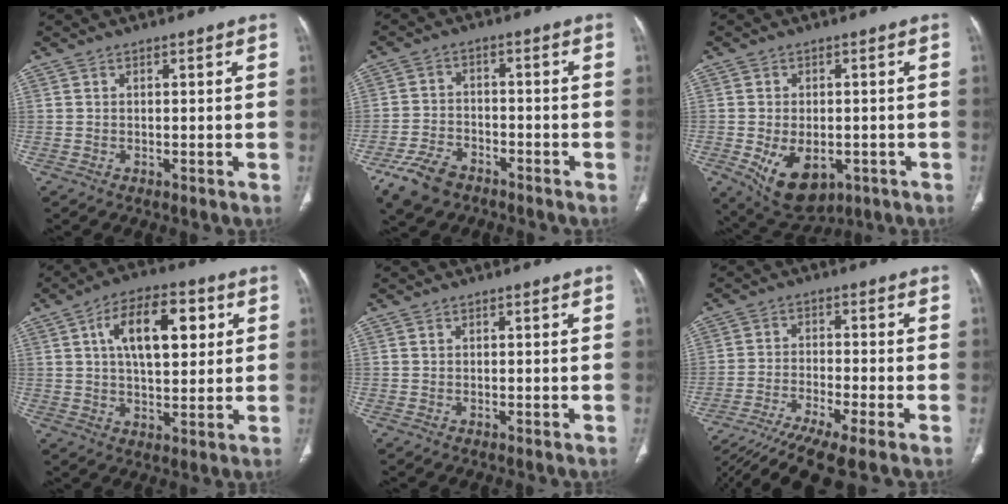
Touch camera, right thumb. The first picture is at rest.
{"total": 8.2, "force": [-5.5, 4.7, 4.0], "torque": [-0.082, 0.020, -0.098]}
{"total": 10.7, "force": [-3.6, 6.7, 7.5], "torque": [-0.107, 0.002, -0.037]}
{"total": 14.2, "force": [4.3, 6.9, 11.6], "torque": [-0.164, 0.001, 0.068]}
{"total": 0.0}
{"total": 14.8, "force": [-11.3, 0.7, 9.6], "torque": [-0.212, 0.006, -0.194]}